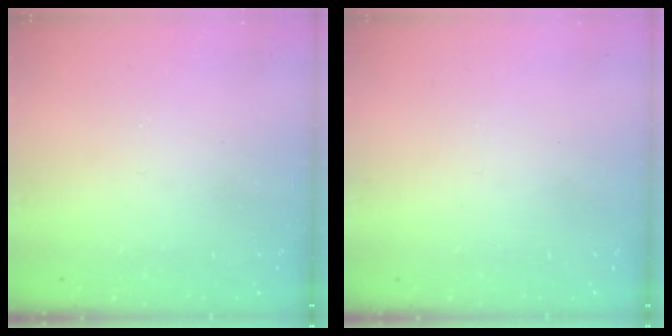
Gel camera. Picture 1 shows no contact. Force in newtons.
{"total": 0.0}